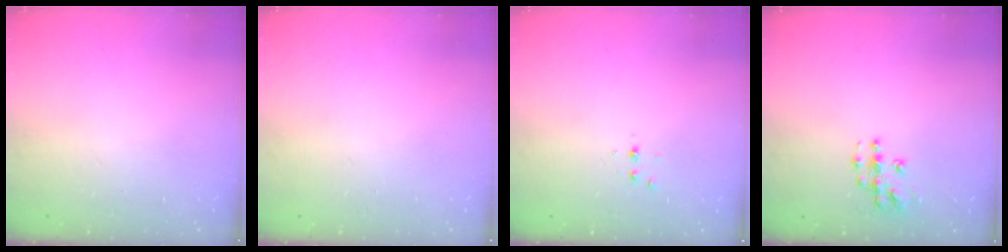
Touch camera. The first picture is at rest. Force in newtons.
{"total": 0.0}
{"total": 2.3, "press": 2.3, "slide": 0.3}
{"total": 8.2, "press": 8.2, "slide": 0.4}